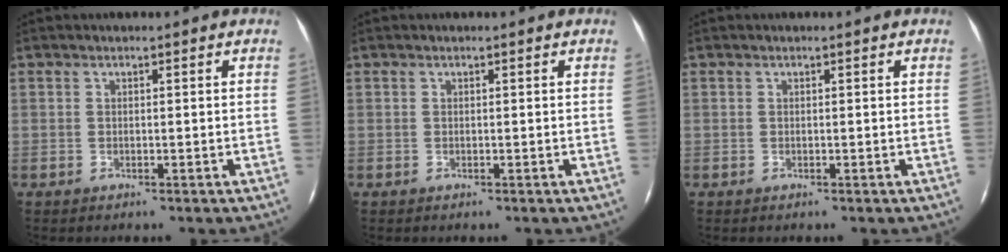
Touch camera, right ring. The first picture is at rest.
{"total": 0.0}
{"total": 0.0}